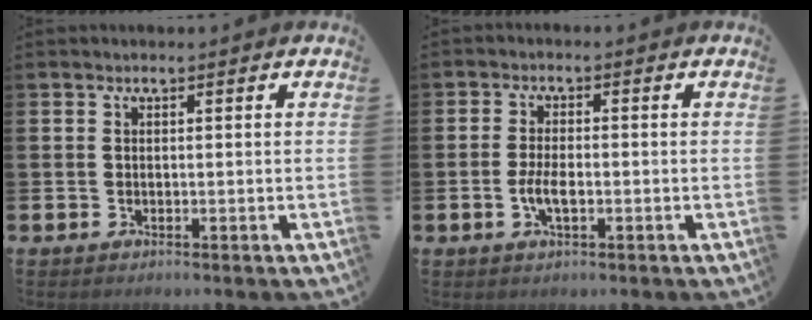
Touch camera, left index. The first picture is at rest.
{"total": 3.3, "force": [-0.8, 1.3, 3.0], "torque": [-0.052, -0.002, -0.019]}